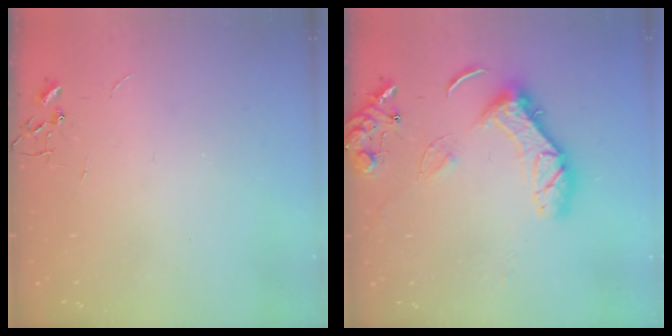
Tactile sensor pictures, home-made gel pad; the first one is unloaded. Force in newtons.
{"total": 14.5, "press": 14.4, "slide": 1.5}